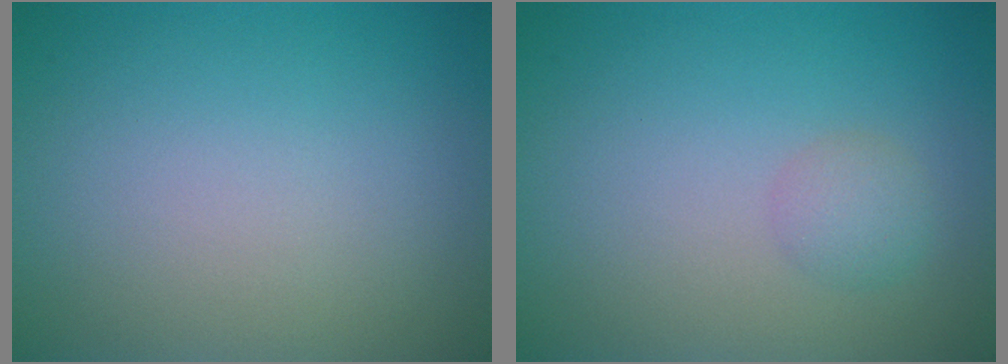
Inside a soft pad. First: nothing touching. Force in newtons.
{"total": 1.5, "press": 1.5, "slide": 0.0}